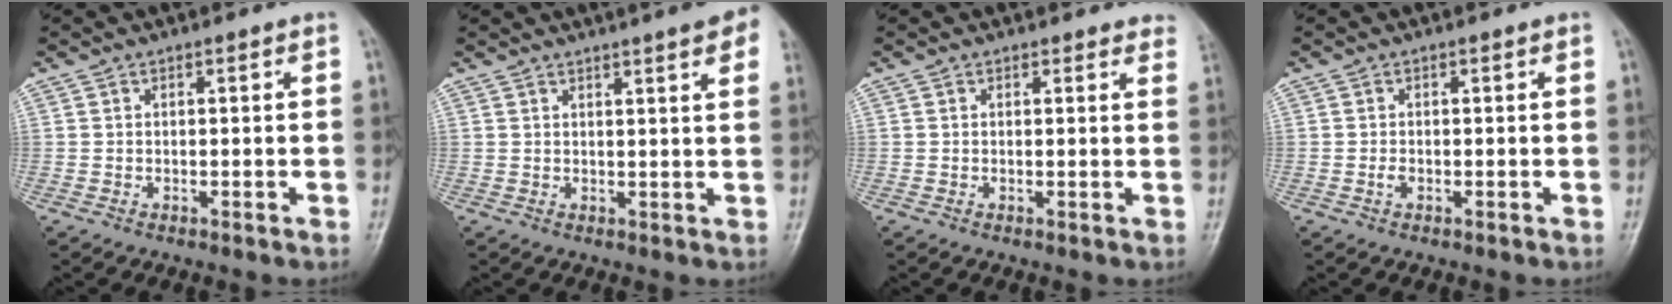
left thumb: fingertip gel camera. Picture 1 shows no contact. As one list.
[{"total": 8.8, "force": [6.0, 1.2, 6.4], "torque": [-0.067, -0.003, 0.060]}, {"total": 4.5, "force": [4.3, 1.3, 0.6], "torque": [0.020, -0.018, 0.027]}, {"total": 0.9, "force": [0.0, 0.5, 0.8], "torque": [-0.012, 0.001, 0.001]}]